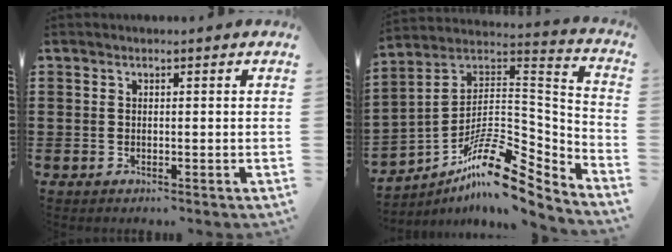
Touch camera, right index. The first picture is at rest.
{"total": 12.8, "force": [-8.5, 4.8, 8.2], "torque": [-0.148, 0.013, -0.160]}